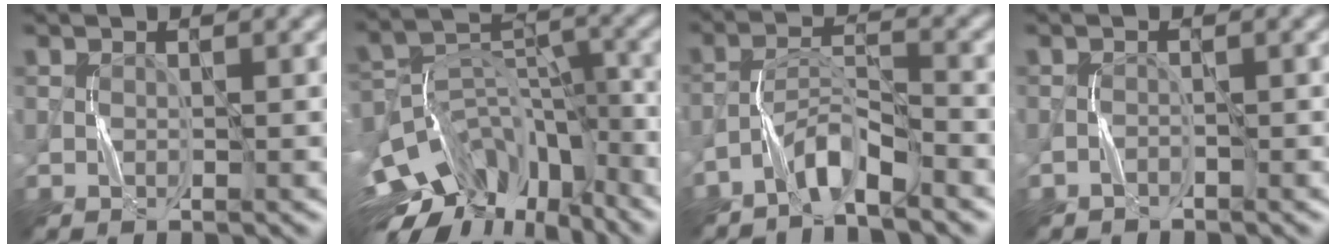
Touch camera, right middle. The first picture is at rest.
{"total": 13.9, "force": [-8.4, 7.8, 7.8], "torque": [-0.167, 0.008, -0.129]}
{"total": 3.6, "force": [-3.0, 0.5, 1.9], "torque": [-0.037, 0.011, -0.065]}
{"total": 0.8, "force": [-0.7, 0.3, 0.0], "torque": [0.001, 0.006, -0.011]}